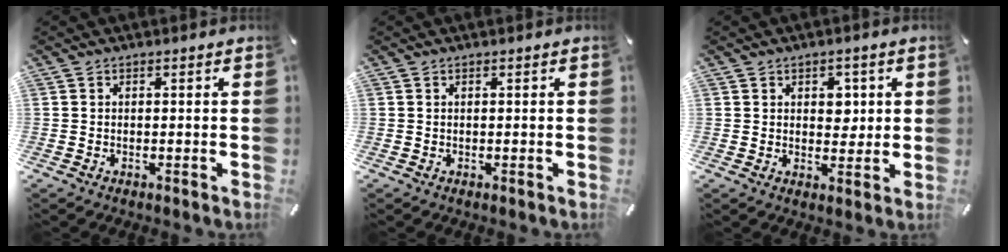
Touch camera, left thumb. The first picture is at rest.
{"total": 0.0}
{"total": 4.5, "force": [1.0, 3.5, 2.6], "torque": [-0.025, -0.005, 0.009]}